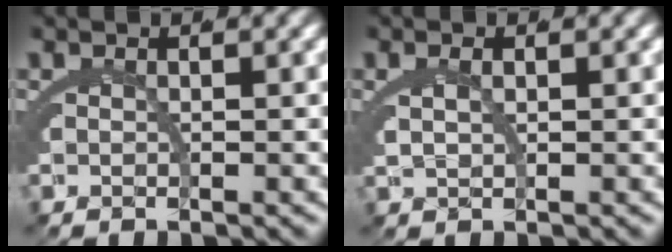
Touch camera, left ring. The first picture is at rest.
{"total": 1.3, "force": [0.6, 0.4, 1.0], "torque": [-0.025, 0.002, 0.016]}